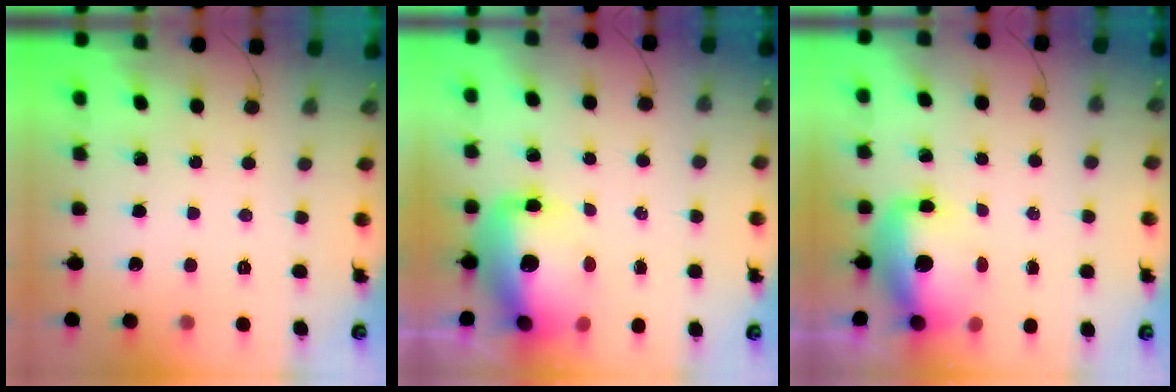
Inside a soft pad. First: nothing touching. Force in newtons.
{"total": 15.2, "press": 14.8, "slide": 3.5}
{"total": 11.6, "press": 11.2, "slide": 3.1}